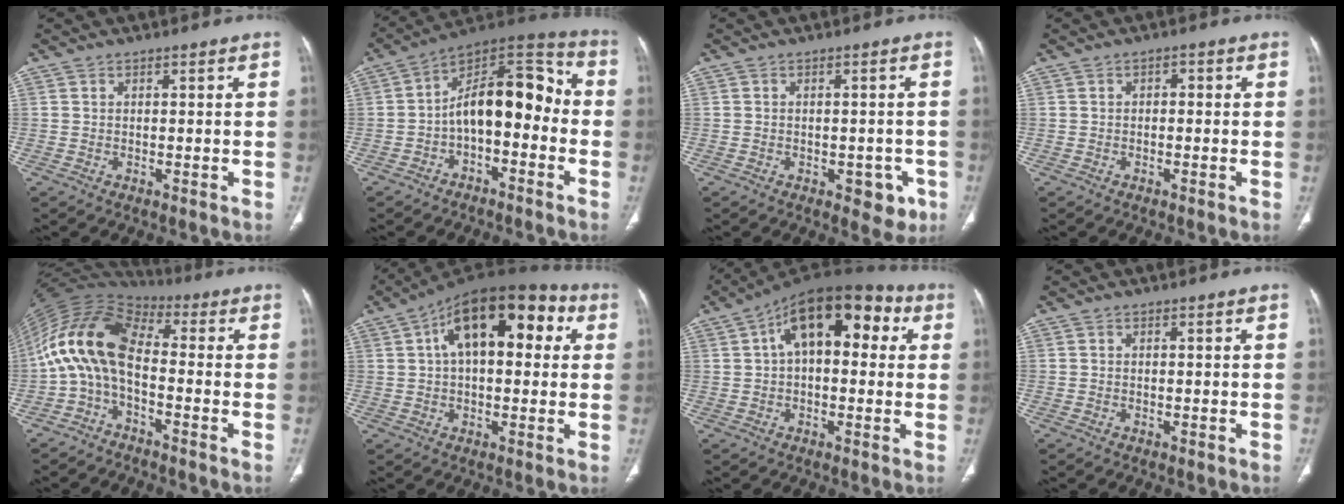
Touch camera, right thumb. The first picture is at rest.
{"total": 15.7, "force": [-2.4, 8.5, 12.9], "torque": [-0.171, 0.074, -0.049]}
{"total": 5.2, "force": [-2.2, 3.1, 3.5], "torque": [-0.018, 0.008, -0.023]}
{"total": 1.4, "force": [0.0, 1.0, 1.0], "torque": [-0.008, 0.008, -0.006]}
{"total": 13.1, "force": [-2.0, 7.1, 10.9], "torque": [-0.208, 0.062, -0.055]}
{"total": 18.8, "force": [5.2, 9.8, 15.2], "torque": [-0.204, 0.037, 0.070]}
{"total": 16.7, "force": [4.4, 9.0, 13.3], "torque": [-0.171, 0.041, 0.056]}
{"total": 0.0}